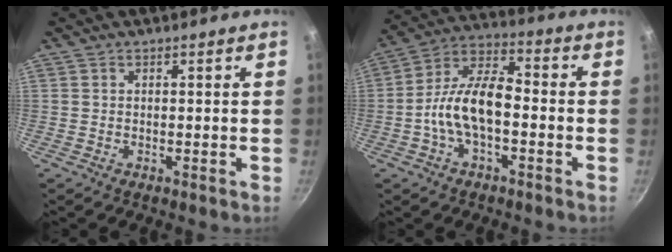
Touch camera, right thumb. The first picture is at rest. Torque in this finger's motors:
{"motor_torque": [-0.29, 0.63, 1.37, -0.41, 0.12]}